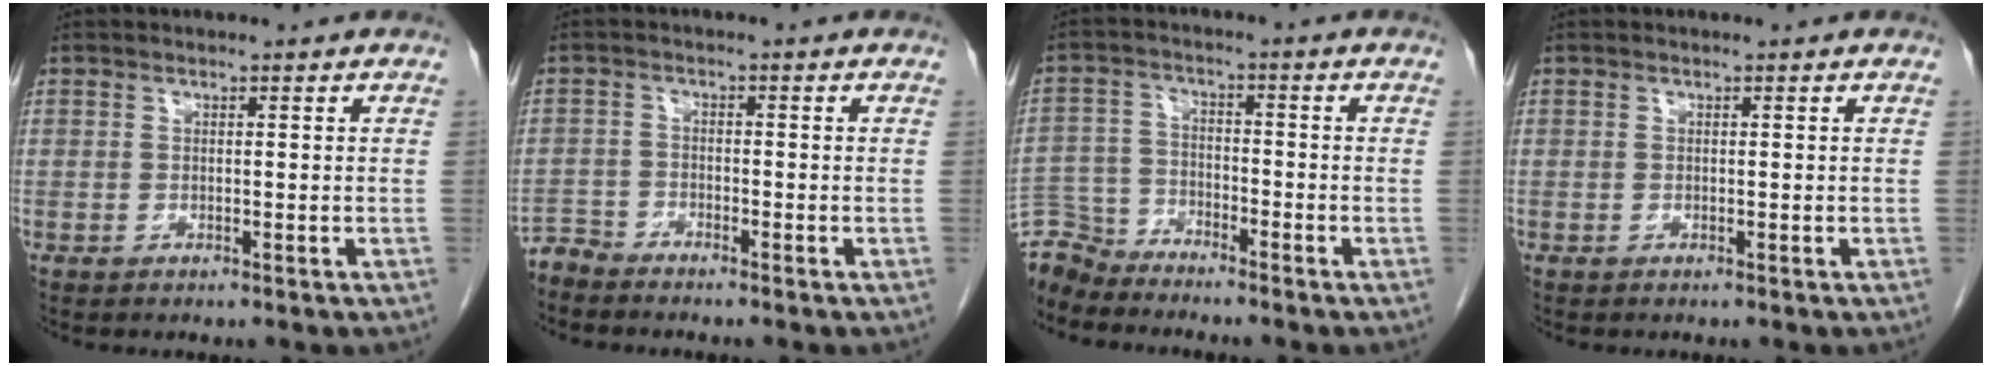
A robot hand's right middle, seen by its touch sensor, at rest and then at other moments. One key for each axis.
{"total": 2.5, "fx": -2.4, "fy": -0.1, "fz": -0.5, "tx": 0.021, "ty": -0.012, "tz": -0.048}
{"total": 6.2, "fx": -6.1, "fy": 0.7, "fz": -0.8, "tx": 0.013, "ty": 0.002, "tz": -0.121}
{"total": 0.0}